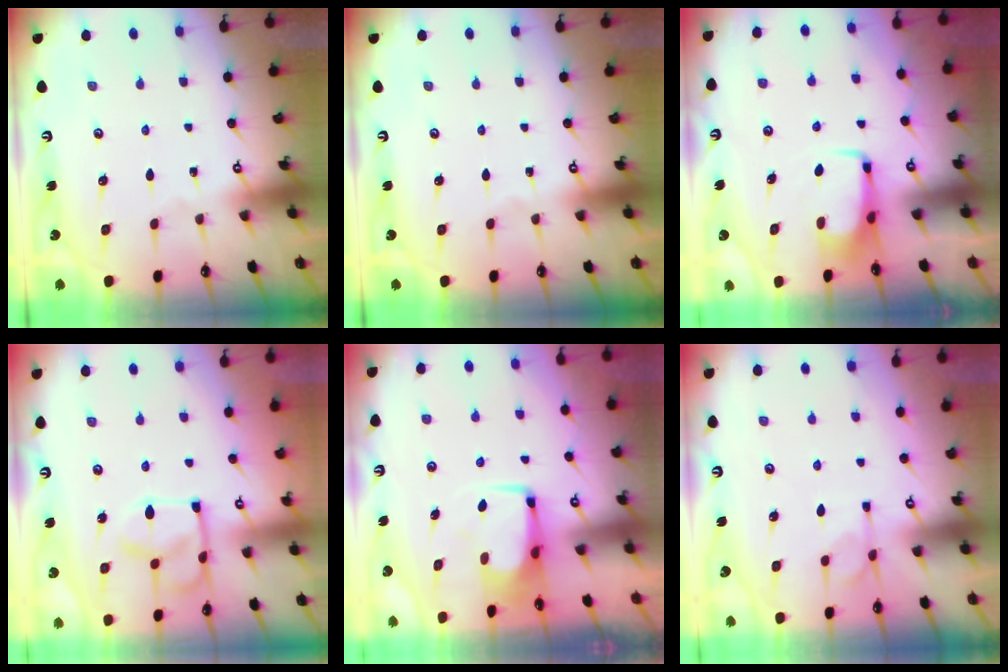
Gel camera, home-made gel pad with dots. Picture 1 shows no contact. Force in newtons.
{"total": 0.0}
{"total": 3.8, "press": 3.8, "slide": 0.3}
{"total": 5.5, "press": 5.5, "slide": 0.2}
{"total": 1.0, "press": 0.8, "slide": 0.7}
{"total": 3.0, "press": 2.7, "slide": 1.3}